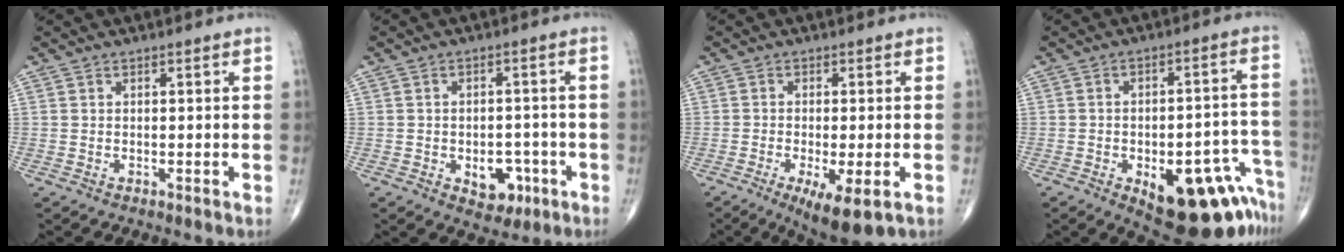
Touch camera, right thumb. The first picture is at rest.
{"total": 6.6, "force": [-2.5, 4.4, 4.3], "torque": [-0.027, 0.017, -0.025]}
{"total": 8.9, "force": [-3.8, 2.4, 7.7], "torque": [-0.122, -0.014, -0.056]}
{"total": 18.7, "force": [-9.8, 8.0, 13.7], "torque": [-0.103, 0.070, -0.116]}